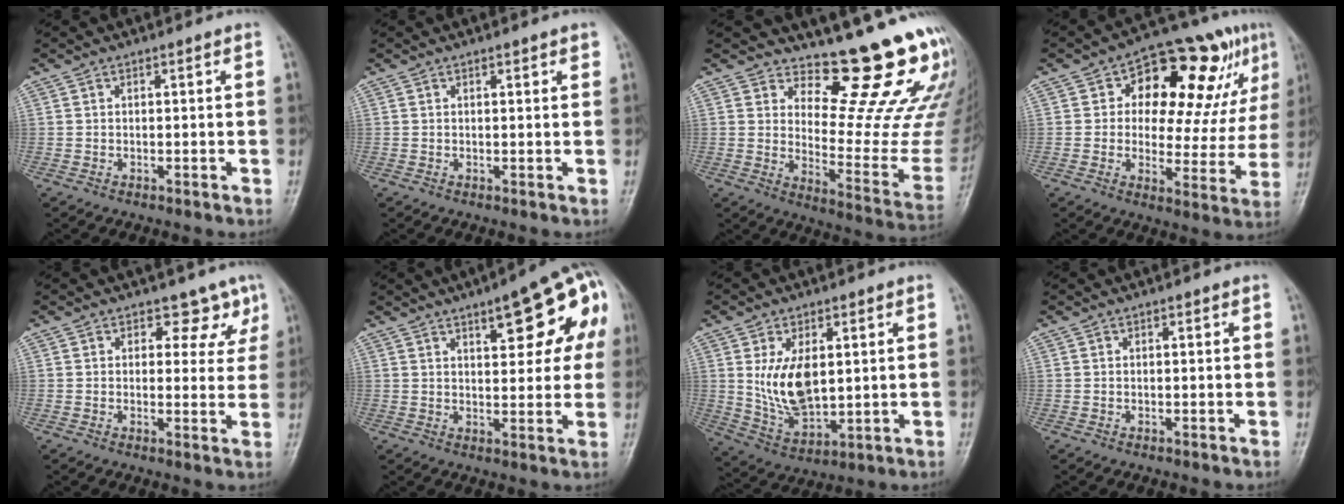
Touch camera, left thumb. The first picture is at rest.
{"total": 1.7, "force": [1.1, 0.5, 1.2], "torque": [-0.014, -0.003, 0.012]}
{"total": 19.3, "force": [15.9, 4.8, 9.8], "torque": [-0.080, -0.165, 0.203]}
{"total": 20.7, "force": [8.1, 10.4, 15.9], "torque": [-0.162, -0.001, 0.113]}
{"total": 5.0, "force": [3.2, 3.5, 1.6], "torque": [0.020, -0.016, 0.031]}
{"total": 16.1, "force": [5.8, 5.7, 13.9], "torque": [-0.143, 0.005, 0.064]}
{"total": 11.3, "force": [1.9, 6.5, 9.1], "torque": [-0.148, -0.017, 0.051]}
{"total": 0.0}